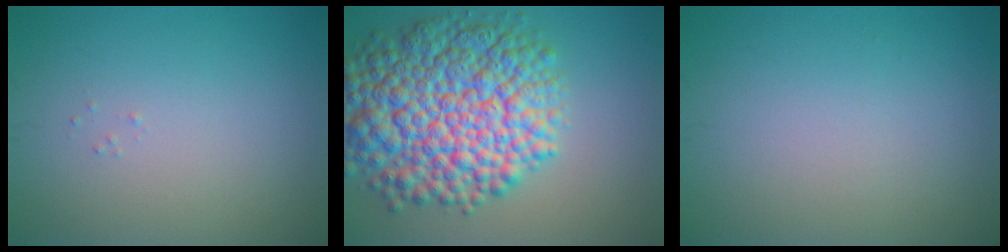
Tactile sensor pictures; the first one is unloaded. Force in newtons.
{"total": 13.0, "press": 12.9, "slide": 0.4}
{"total": 0.0}